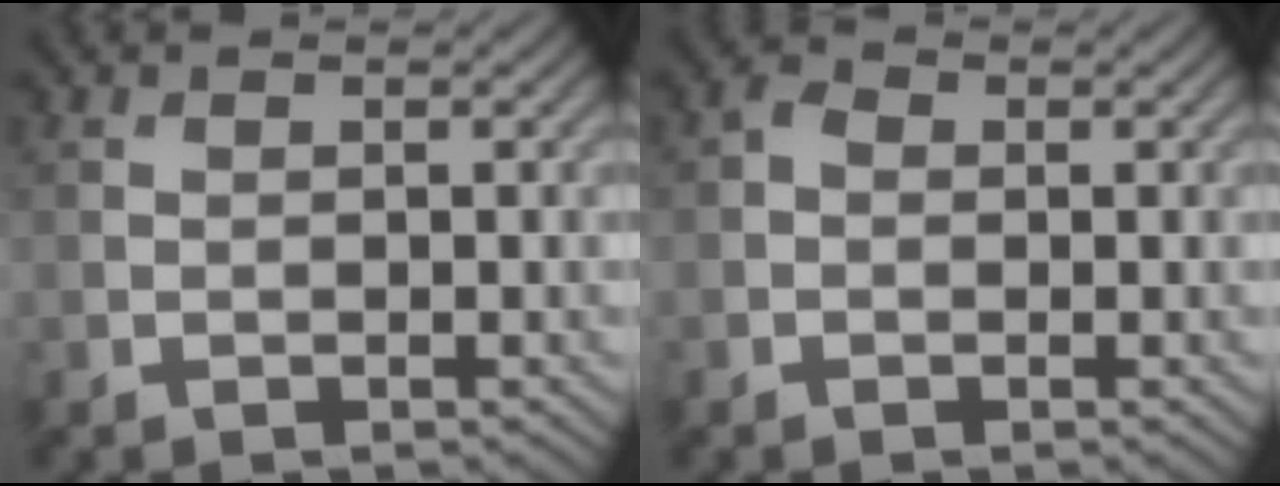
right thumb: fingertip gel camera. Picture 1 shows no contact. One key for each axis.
{"total": 1.3, "fx": -0.1, "fy": 1.1, "fz": 0.8, "tx": -0.014, "ty": 0.002, "tz": -0.008}